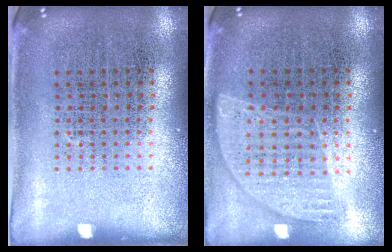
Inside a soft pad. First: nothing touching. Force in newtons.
{"total": 0.9, "press": 0.8, "slide": 0.2}